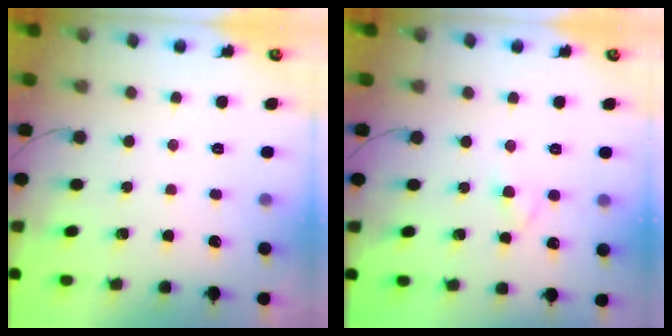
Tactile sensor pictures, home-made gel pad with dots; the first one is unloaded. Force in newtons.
{"total": 2.4, "press": 2.1, "slide": 1.1}